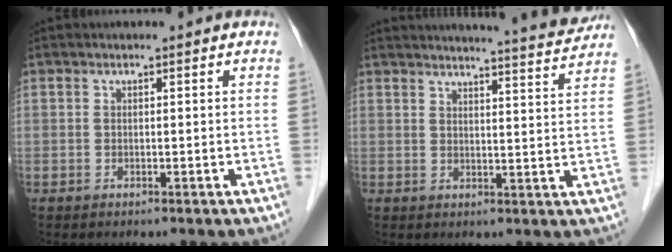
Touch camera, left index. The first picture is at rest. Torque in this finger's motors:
{"motor_torque": [0.03, -0.31, 0.47, 0.10]}